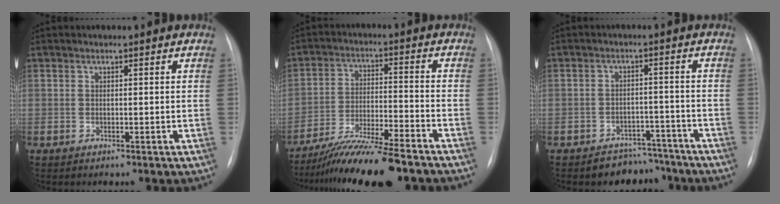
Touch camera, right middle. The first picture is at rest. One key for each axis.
{"total": 13.1, "fx": -11.1, "fy": 0.2, "fz": 6.9, "tx": -0.112, "ty": -0.017, "tz": -0.186}
{"total": 5.7, "fx": -4.8, "fy": 3.0, "fz": -0.3, "tx": 0.021, "ty": 0.028, "tz": -0.069}